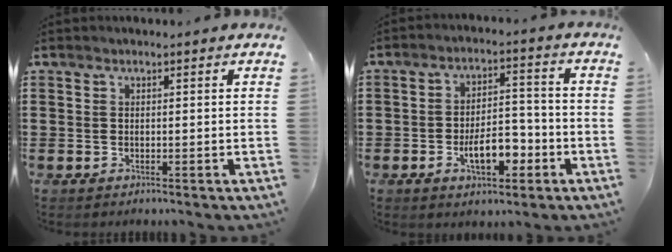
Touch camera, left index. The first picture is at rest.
{"total": 7.7, "force": [-3.1, 3.5, 6.0], "torque": [-0.103, 0.004, -0.059]}